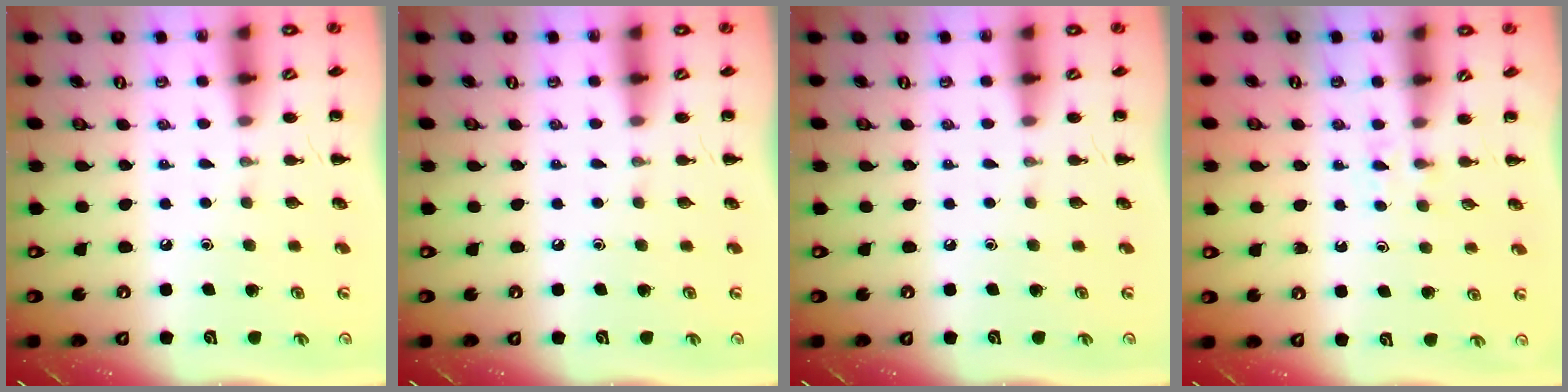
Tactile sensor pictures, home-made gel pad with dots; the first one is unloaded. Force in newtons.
{"total": 0.0}
{"total": 0.0}
{"total": 2.4, "press": 2.0, "slide": 1.2}